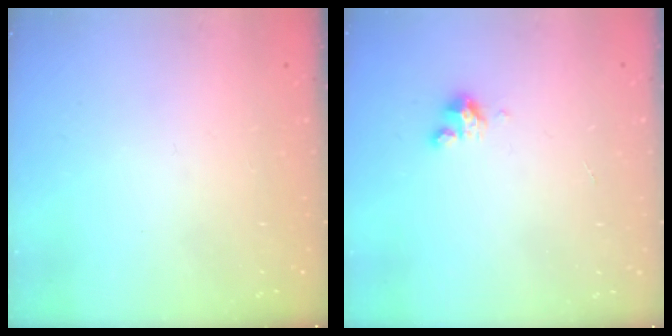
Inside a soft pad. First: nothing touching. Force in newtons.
{"total": 2.8, "press": 2.8, "slide": 0.2}